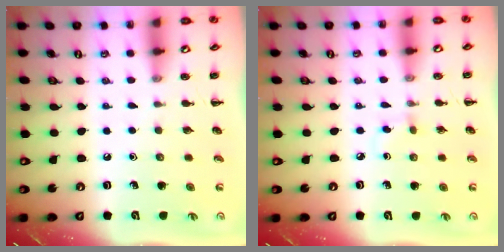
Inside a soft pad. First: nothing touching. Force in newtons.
{"total": 2.6, "press": 2.4, "slide": 1.2}